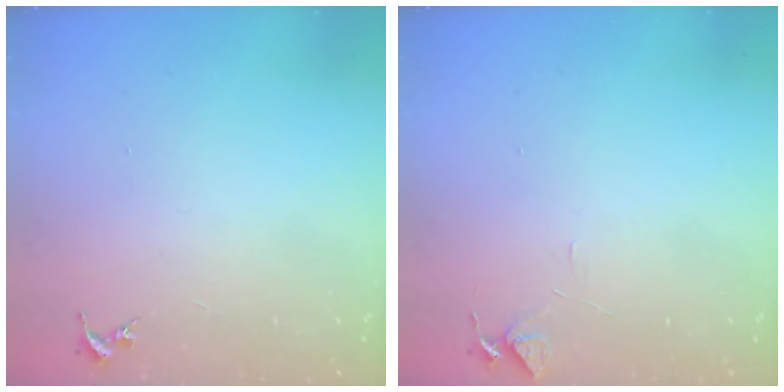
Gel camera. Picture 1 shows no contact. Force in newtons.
{"total": 6.0, "press": 5.9, "slide": 0.6}